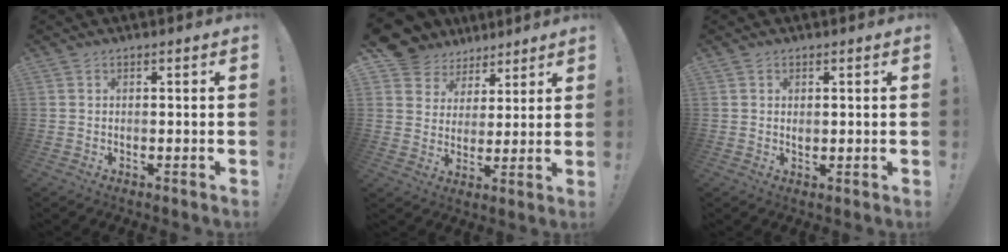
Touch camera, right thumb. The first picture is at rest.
{"total": 8.7, "force": [5.5, 6.7, 1.0], "torque": [-0.023, -0.042, 0.113]}
{"total": 1.1, "force": [0.4, 1.0, 0.4], "torque": [0.000, 0.000, 0.005]}